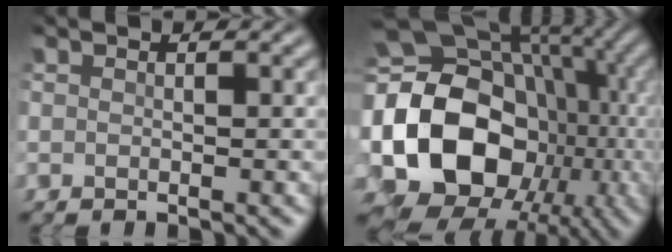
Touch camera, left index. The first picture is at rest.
{"total": 19.7, "force": [-1.8, 15.5, 12.0], "torque": [-0.237, 0.001, -0.021]}